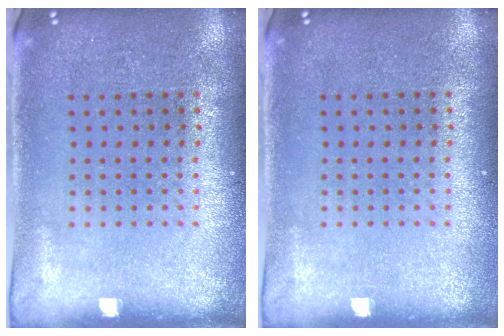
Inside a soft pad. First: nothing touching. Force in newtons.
{"total": 0.0}